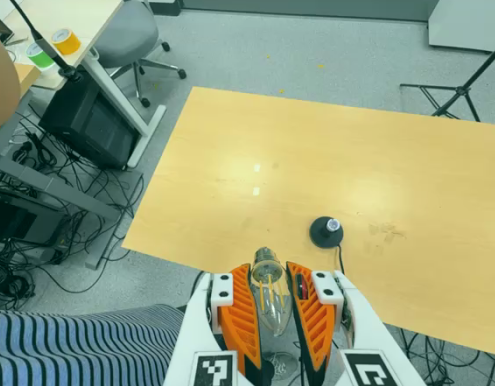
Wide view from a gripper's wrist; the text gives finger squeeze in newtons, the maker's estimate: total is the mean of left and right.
{"total": 24.1, "left": 27.2, "right": 21.0}